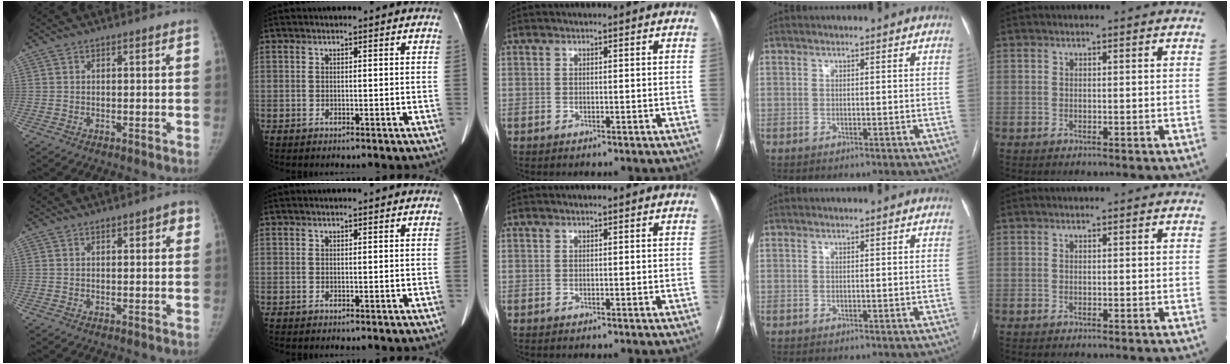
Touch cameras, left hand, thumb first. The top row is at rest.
{"thumb": {"total": 3.3, "force": [1.4, 1.4, 2.6], "torque": [-0.017, 0.000, 0.013]}}